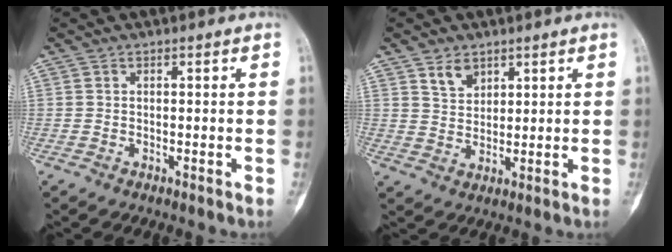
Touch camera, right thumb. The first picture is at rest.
{"total": 4.3, "force": [2.8, 2.7, 1.7], "torque": [-0.015, -0.023, 0.058]}